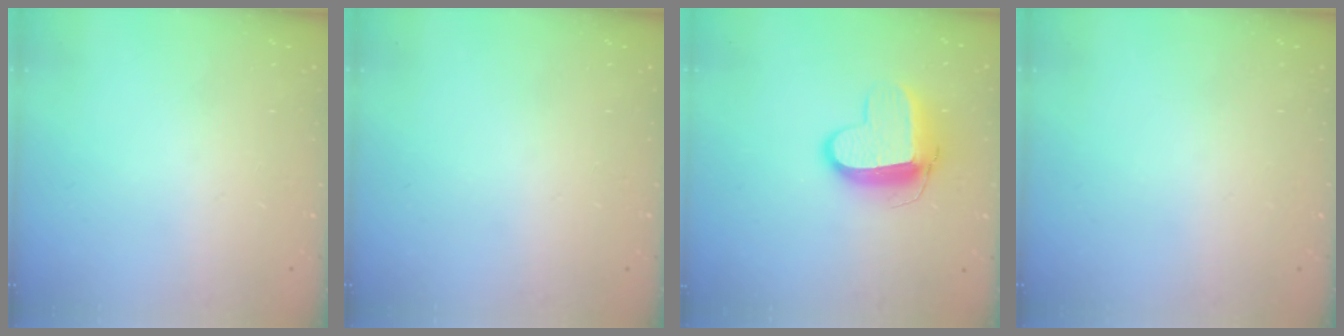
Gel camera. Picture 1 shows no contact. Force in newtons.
{"total": 0.0}
{"total": 11.7, "press": 11.6, "slide": 1.3}
{"total": 0.0}